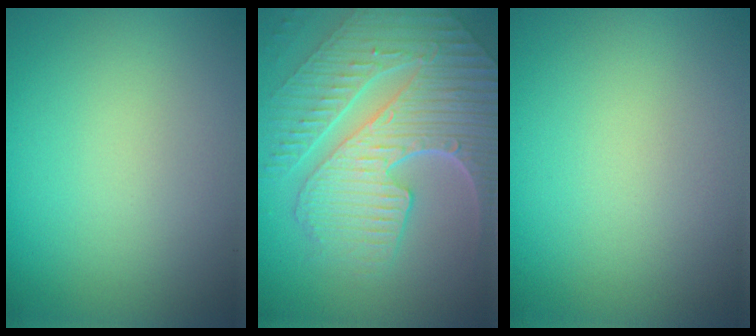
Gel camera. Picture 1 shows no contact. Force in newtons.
{"total": 9.2, "press": 6.2, "slide": 6.8}
{"total": 0.0}